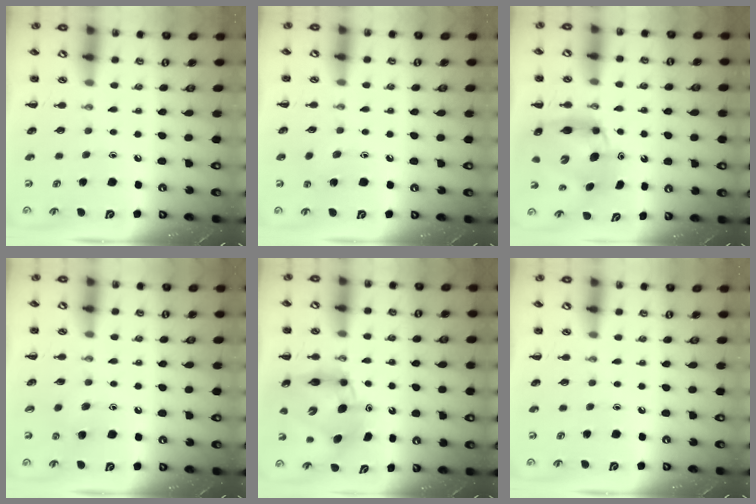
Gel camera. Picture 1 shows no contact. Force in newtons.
{"total": 5.7, "press": 5.5, "slide": 1.5}
{"total": 7.9, "press": 7.6, "slide": 2.1}
{"total": 3.9, "press": 3.6, "slide": 1.5}
{"total": 9.6, "press": 9.2, "slide": 2.7}
{"total": 0.0}